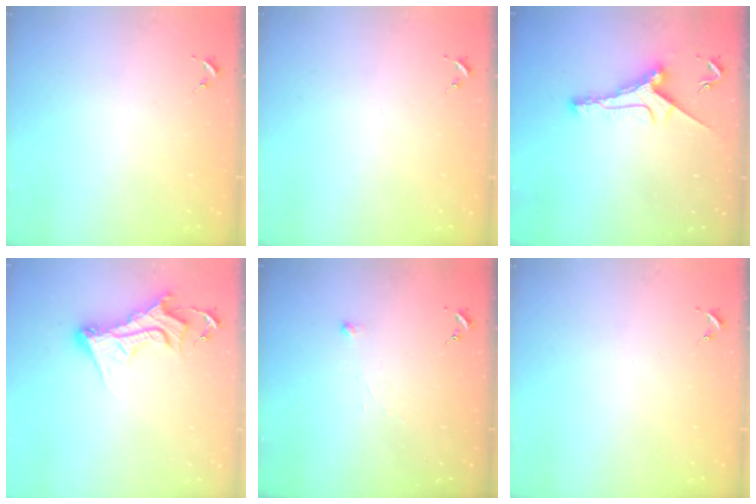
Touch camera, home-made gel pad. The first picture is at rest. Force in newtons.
{"total": 0.0}
{"total": 9.1, "press": 9.0, "slide": 0.6}
{"total": 10.5, "press": 10.4, "slide": 1.1}
{"total": 2.5, "press": 2.5, "slide": 0.5}
{"total": 0.0}